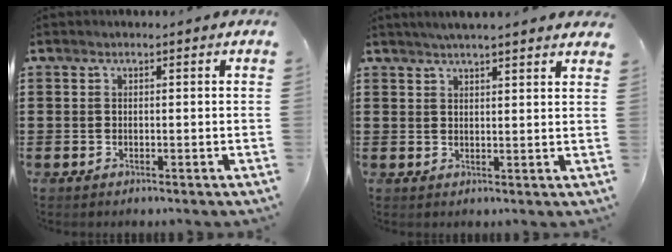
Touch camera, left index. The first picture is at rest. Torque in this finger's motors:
{"motor_torque": [2.14, 0.00, 0.16, -0.09]}